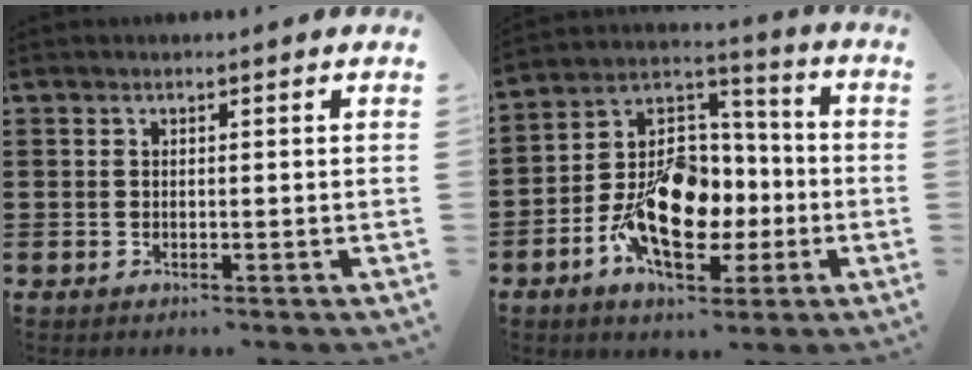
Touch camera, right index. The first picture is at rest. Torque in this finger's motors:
{"motor_torque": [2.14, 0.00, 1.05, 0.21]}